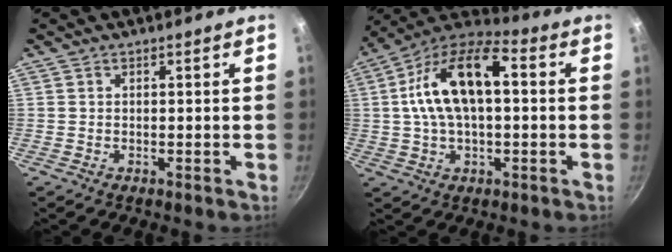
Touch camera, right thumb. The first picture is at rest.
{"total": 17.5, "force": [2.1, 9.0, 14.8], "torque": [-0.254, 0.032, 0.021]}